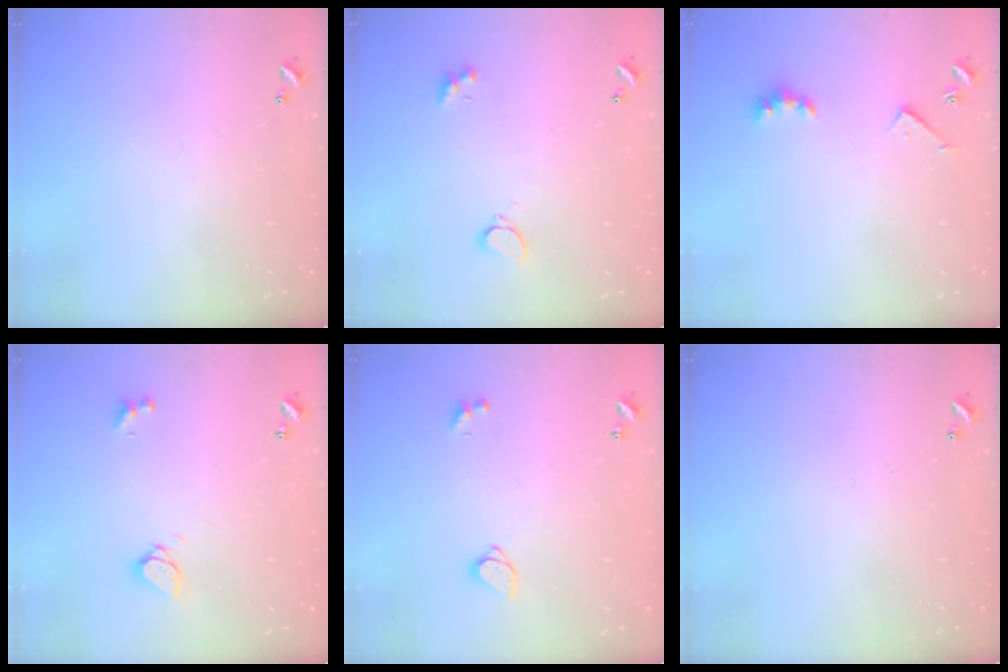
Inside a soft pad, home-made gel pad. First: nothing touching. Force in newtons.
{"total": 2.1, "press": 2.0, "slide": 0.6}
{"total": 4.5, "press": 4.5, "slide": 0.8}
{"total": 2.9, "press": 2.9, "slide": 0.2}
{"total": 1.5, "press": 1.5, "slide": 0.2}
{"total": 0.0}